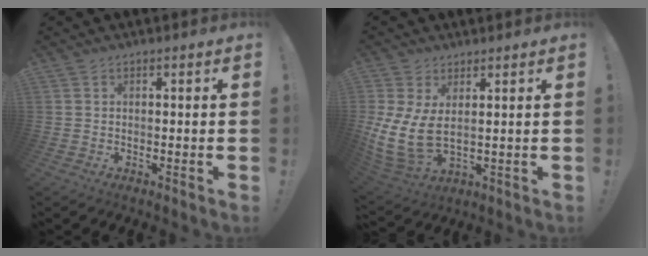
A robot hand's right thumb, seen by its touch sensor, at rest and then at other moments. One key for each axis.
{"total": 10.5, "fx": 2.2, "fy": 5.8, "fz": 8.5, "tx": -0.168, "ty": -0.023, "tz": 0.048}